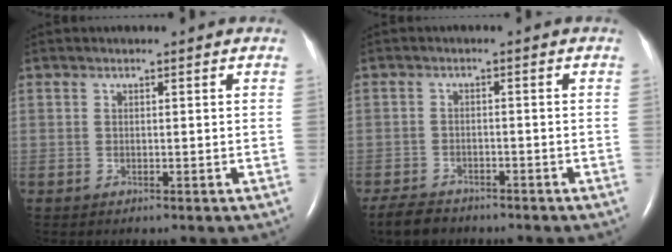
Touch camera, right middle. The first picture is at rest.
{"total": 4.5, "force": [-3.9, 1.6, 1.5], "torque": [-0.032, -0.009, -0.064]}